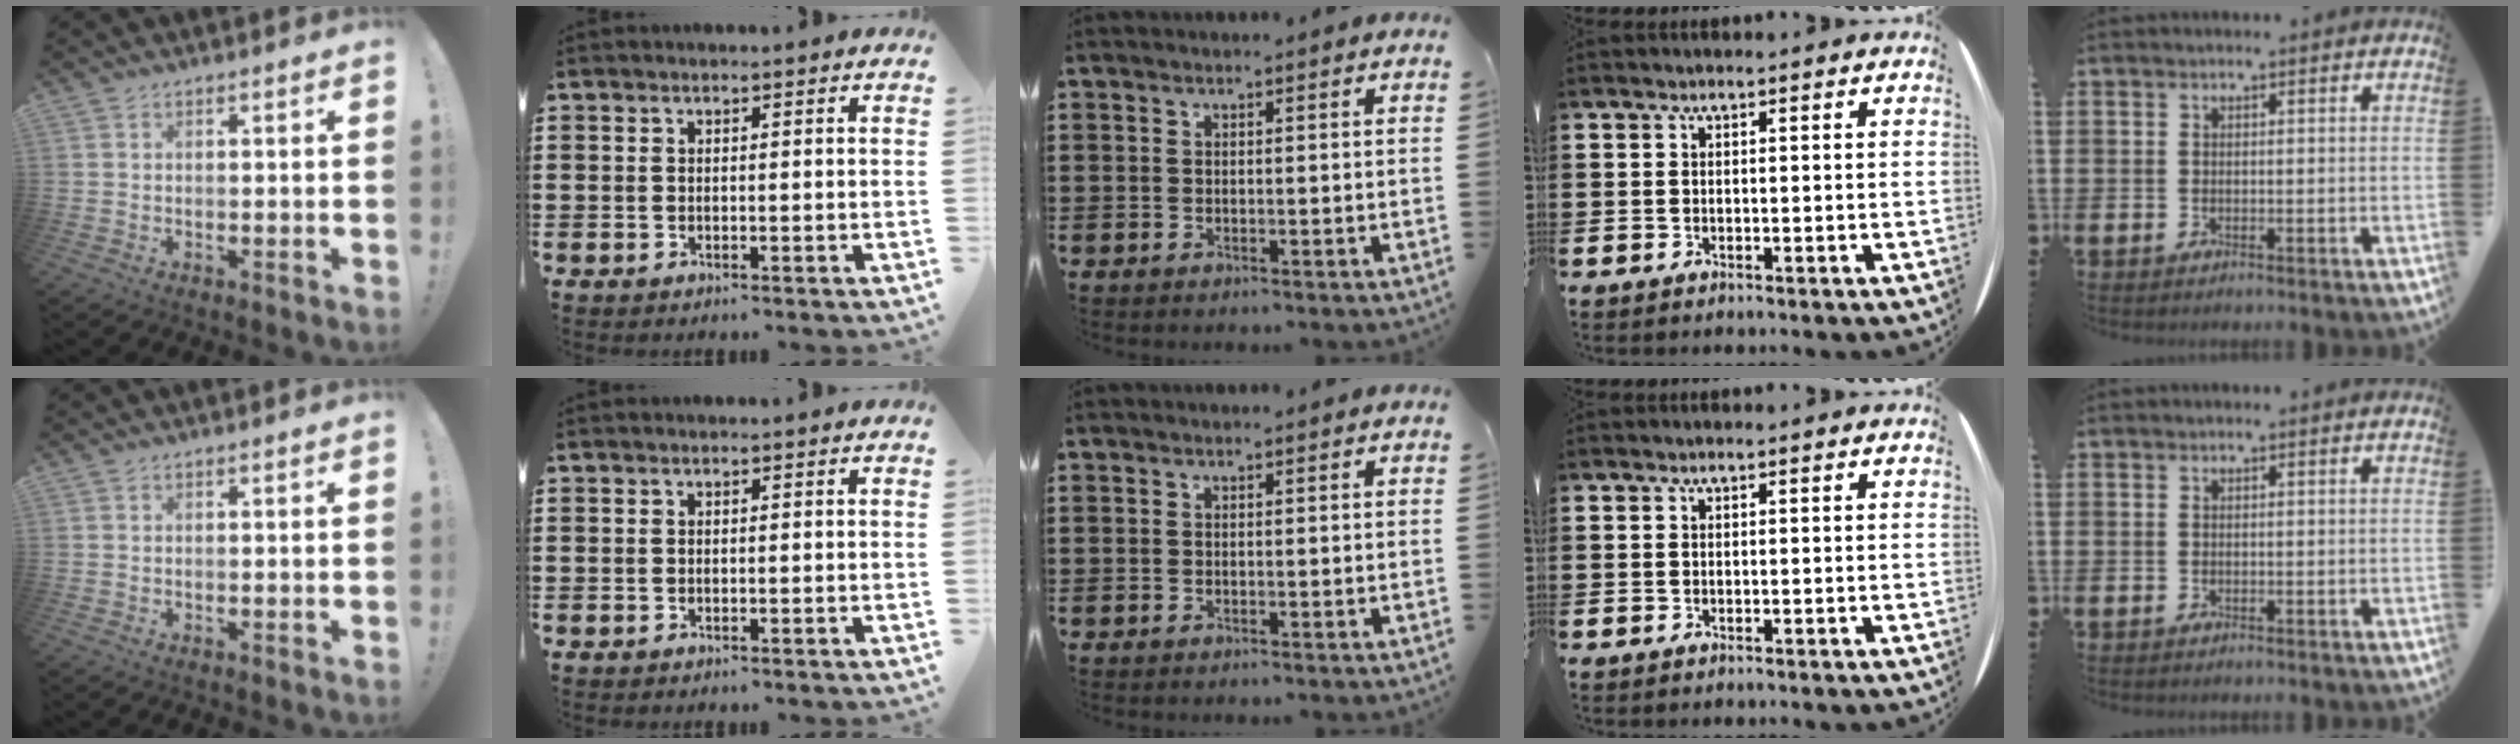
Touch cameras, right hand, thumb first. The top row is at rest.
{}